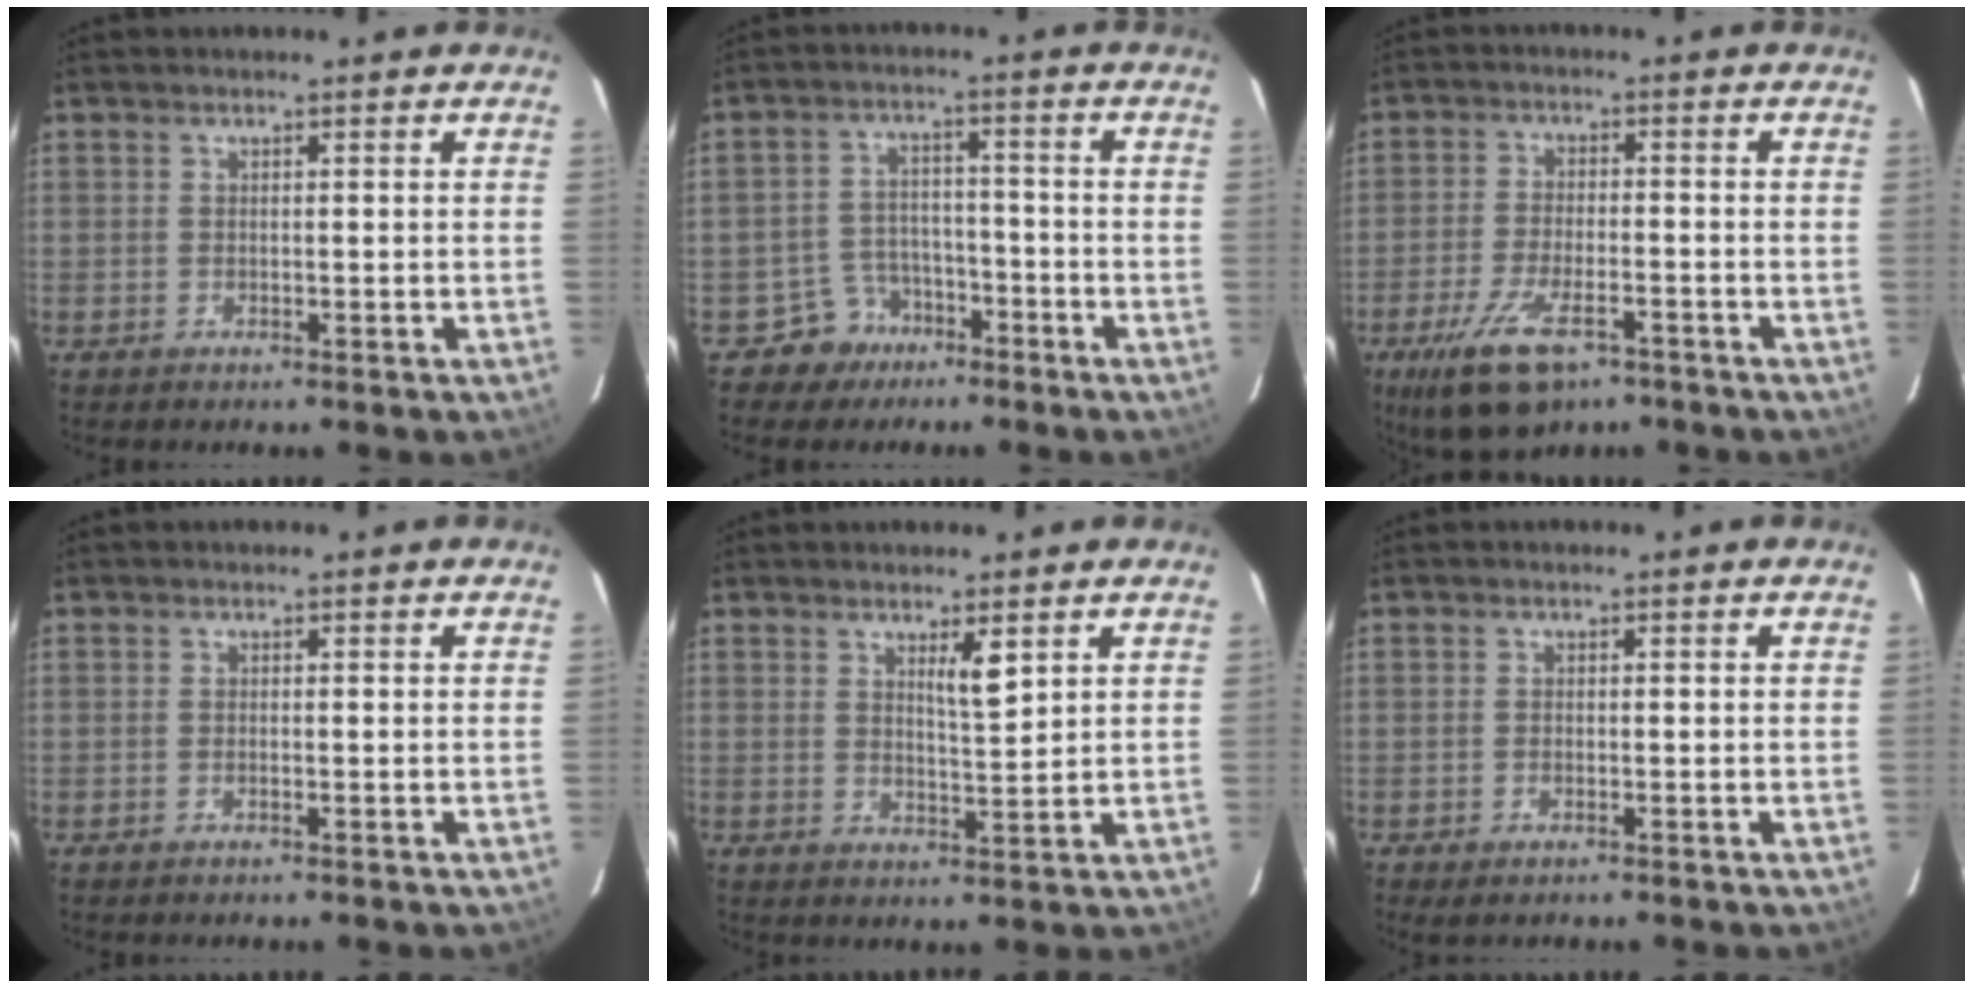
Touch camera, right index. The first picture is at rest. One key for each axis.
{"total": 5.7, "fx": -3.6, "fy": 4.4, "fz": 0.1, "tx": 0.006, "ty": 0.014, "tz": -0.055}
{"total": 10.3, "fx": -6.5, "fy": 3.7, "fz": 7.1, "tx": -0.142, "ty": -0.016, "tz": -0.106}
{"total": 0.0}
{"total": 3.3, "fx": 1.9, "fy": 0.3, "fz": 2.7, "tx": -0.048, "ty": -0.007, "tz": 0.034}
{"total": 1.4, "fx": -0.8, "fy": 0.6, "fz": 1.0, "tx": -0.022, "ty": -0.003, "tz": -0.005}